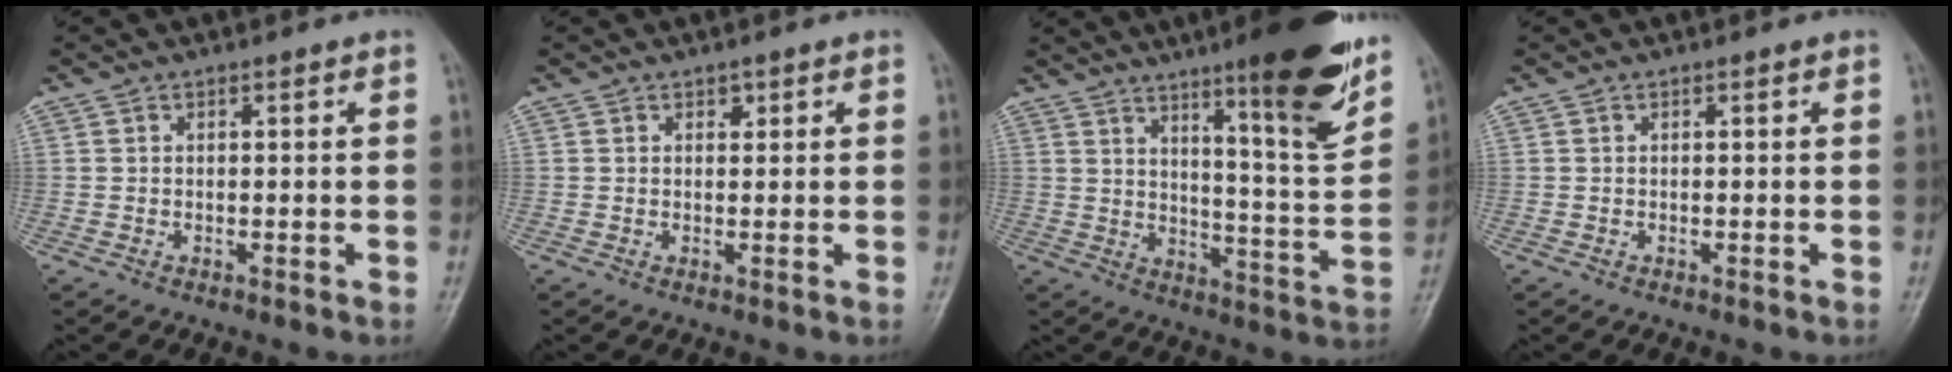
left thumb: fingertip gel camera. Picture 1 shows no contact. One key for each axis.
{"total": 0.9, "fx": 0.6, "fy": 0.7, "fz": 0.3, "tx": 0.007, "ty": -0.002, "tz": 0.007}
{"total": 16.8, "fx": 10.6, "fy": 2.2, "fz": 12.8, "tx": -0.159, "ty": -0.067, "tz": 0.160}
{"total": 0.0}